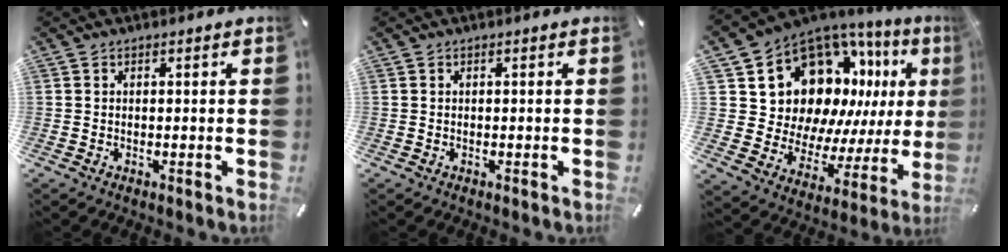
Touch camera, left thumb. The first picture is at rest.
{"total": 0.0}
{"total": 16.3, "force": [8.4, 11.8, 7.5], "torque": [-0.128, -0.082, 0.174]}